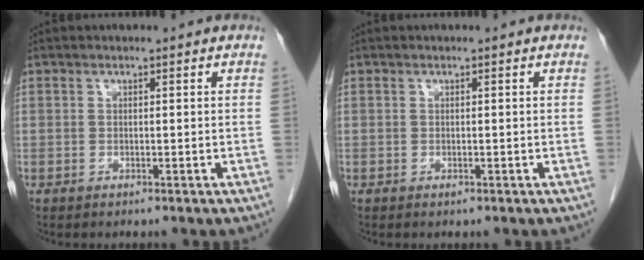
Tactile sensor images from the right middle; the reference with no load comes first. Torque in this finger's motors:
{"motor_torque": [0.38, 0.02, -0.01, 0.00]}